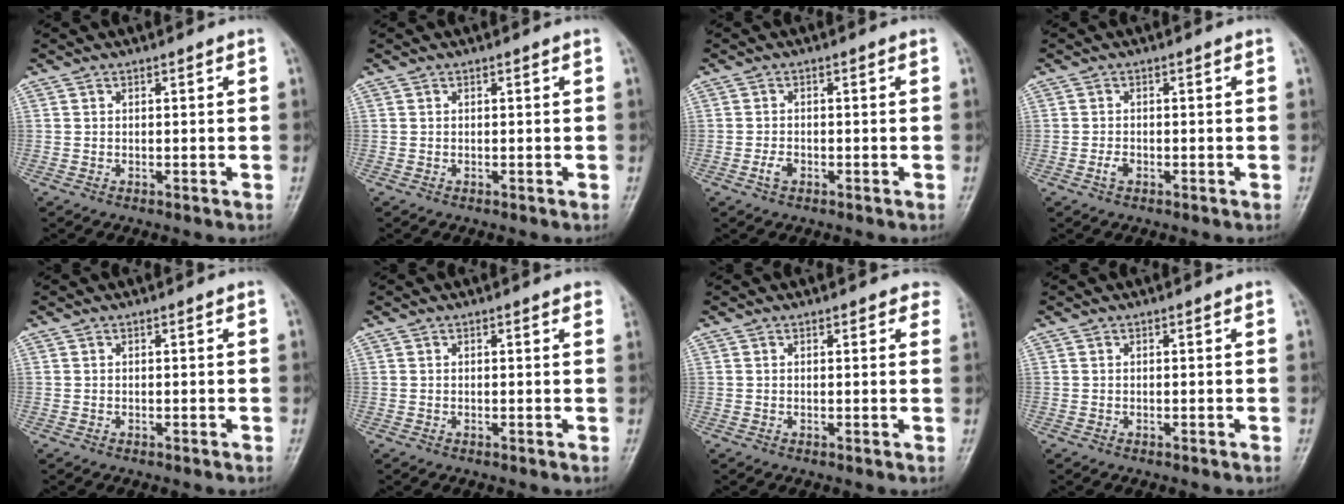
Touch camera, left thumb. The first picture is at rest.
{"total": 0.0}
{"total": 1.8, "force": [-0.9, 1.1, 1.1], "torque": [-0.025, 0.006, -0.018]}
{"total": 1.4, "force": [-0.7, 0.9, 0.9], "torque": [-0.020, 0.005, -0.015]}
{"total": 0.0}
{"total": 1.8, "force": [1.4, 0.5, 1.1], "torque": [-0.007, 0.003, 0.008]}
{"total": 3.0, "force": [2.4, 1.5, 1.0], "torque": [0.021, -0.005, 0.011]}
{"total": 0.0}